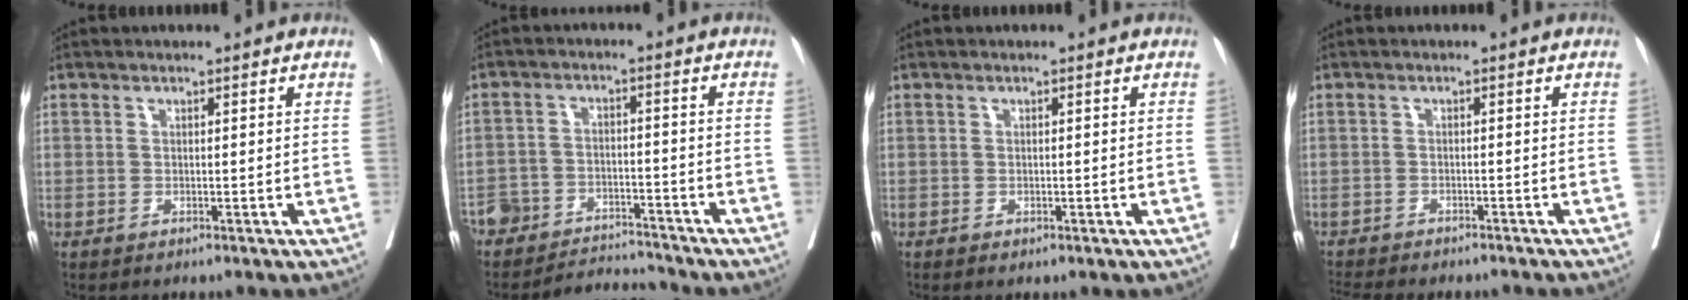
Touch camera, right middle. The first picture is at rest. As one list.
[{"total": 8.1, "force": [-8.0, 1.3, 0.0], "torque": [0.007, 0.015, -0.136]}, {"total": 0.6, "force": [-0.2, 0.4, 0.5], "torque": [-0.006, 0.000, 0.001]}, {"total": 9.5, "force": [-8.7, 1.5, 3.4], "torque": [-0.055, -0.009, -0.119]}]